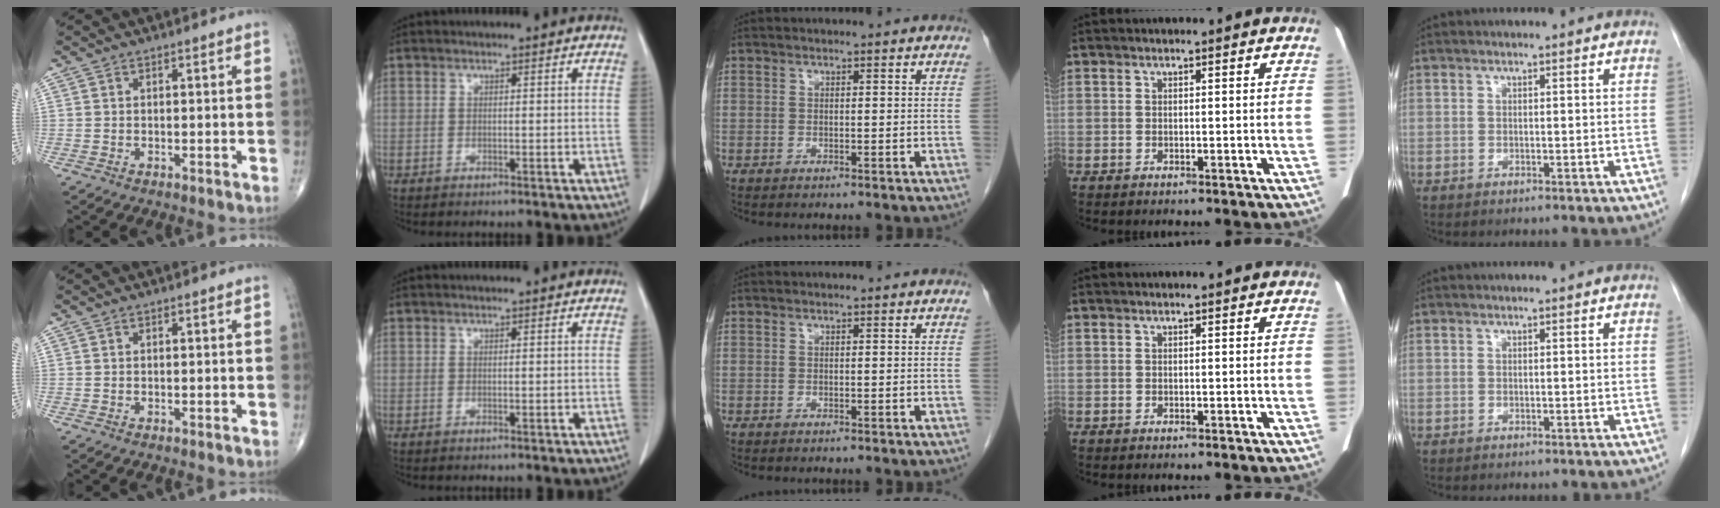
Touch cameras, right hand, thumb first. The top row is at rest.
{}